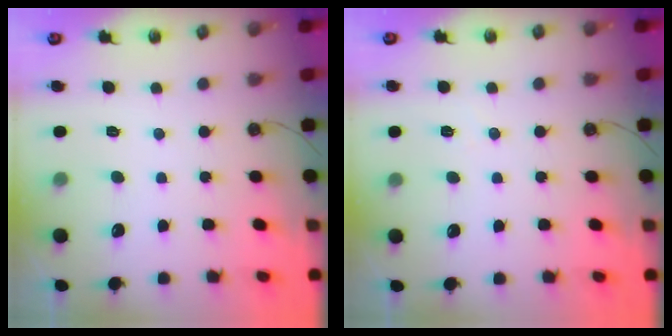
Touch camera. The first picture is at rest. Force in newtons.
{"total": 5.7, "press": 3.8, "slide": 4.3}